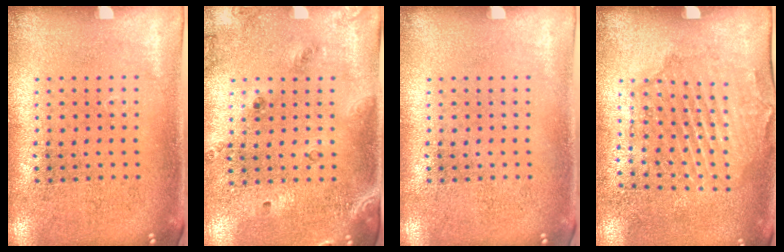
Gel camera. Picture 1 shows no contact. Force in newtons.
{"total": 1.5, "press": 1.2, "slide": 0.9}
{"total": 0.0}
{"total": 1.6, "press": 1.4, "slide": 0.7}